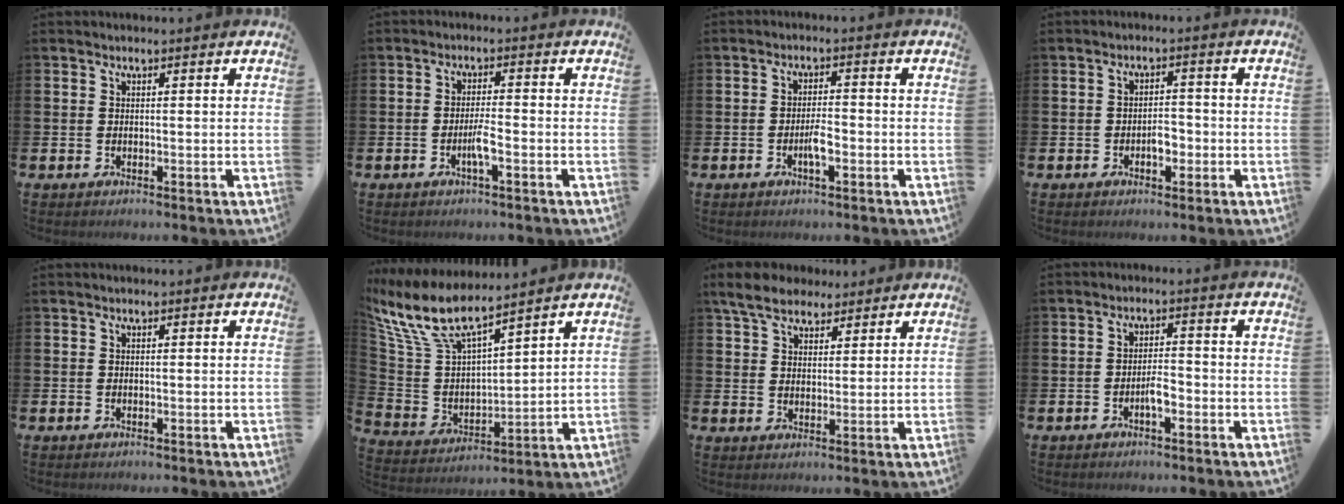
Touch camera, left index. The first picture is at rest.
{"total": 2.3, "force": [-1.2, 0.1, 1.9], "torque": [-0.037, 0.002, -0.022]}
{"total": 2.7, "force": [-1.3, 0.8, 2.3], "torque": [-0.036, 0.002, -0.025]}
{"total": 2.3, "force": [-1.2, 1.2, 1.6], "torque": [-0.025, 0.002, -0.025]}
{"total": 0.0}
{"total": 10.0, "force": [8.5, 2.8, 4.6], "torque": [-0.128, -0.048, 0.149]}
{"total": 6.0, "force": [5.2, 2.6, 1.6], "torque": [-0.035, -0.014, 0.093]}
{"total": 2.6, "force": [-1.4, 0.8, 2.1], "torque": [-0.040, 0.006, -0.027]}